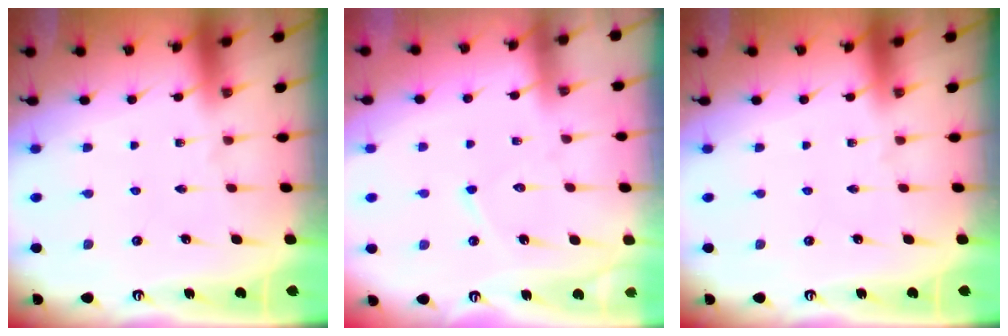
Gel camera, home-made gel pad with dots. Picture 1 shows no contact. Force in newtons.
{"total": 5.4, "press": 5.4, "slide": 0.4}
{"total": 0.0}